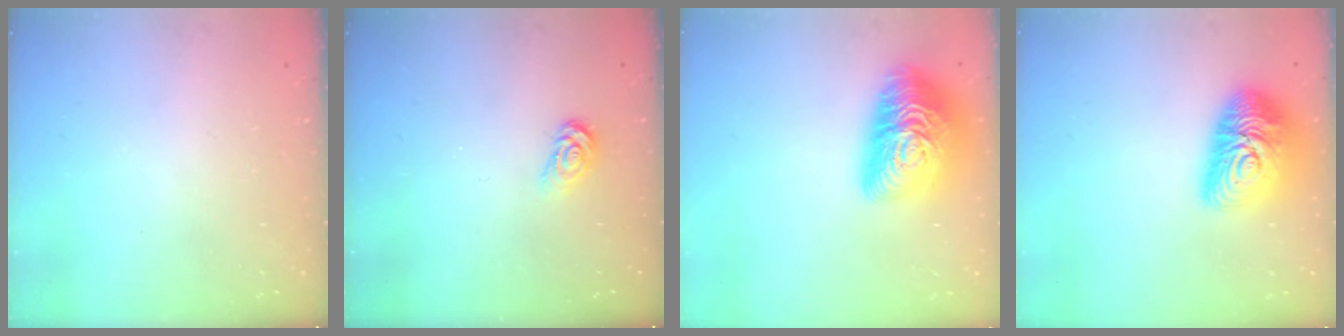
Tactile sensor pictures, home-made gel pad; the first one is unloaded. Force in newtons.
{"total": 3.1, "press": 3.1, "slide": 0.3}
{"total": 23.6, "press": 23.6, "slide": 0.9}
{"total": 15.9, "press": 15.9, "slide": 1.0}